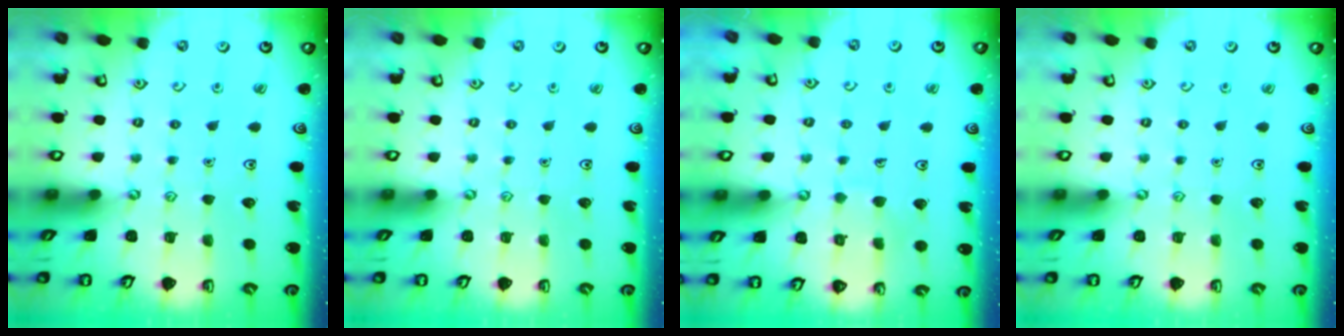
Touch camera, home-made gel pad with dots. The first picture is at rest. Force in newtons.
{"total": 0.0}
{"total": 5.3, "press": 5.3, "slide": 0.4}
{"total": 0.0}